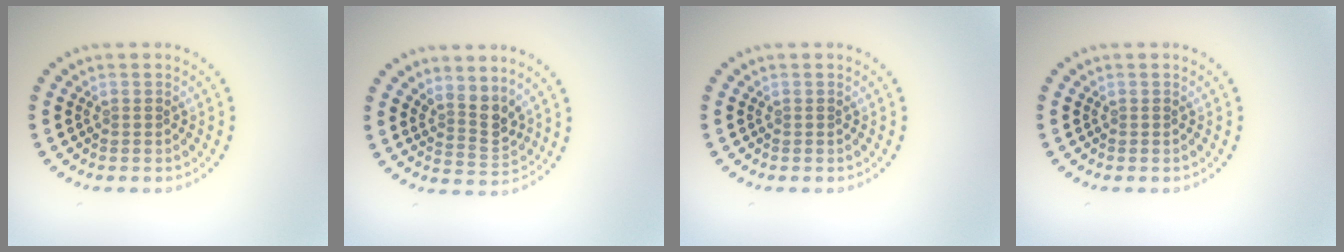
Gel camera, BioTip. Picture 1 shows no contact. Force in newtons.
{"total": 2.7, "press": 2.0, "slide": 1.8}
{"total": 0.0}
{"total": 0.0}